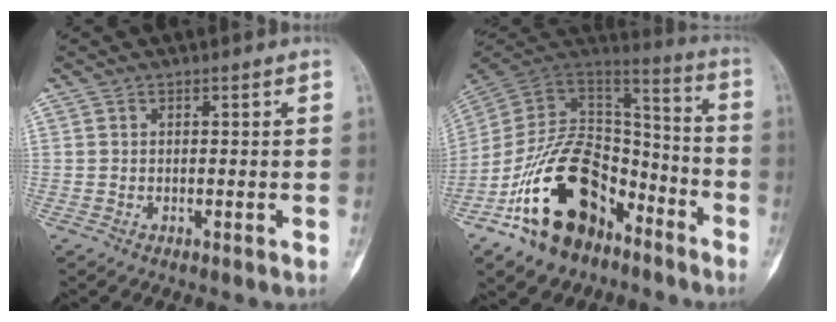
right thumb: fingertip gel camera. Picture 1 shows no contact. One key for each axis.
{"total": 24.8, "fx": -13.0, "fy": 15.0, "fz": 14.8, "tx": -0.249, "ty": 0.094, "tz": -0.222}